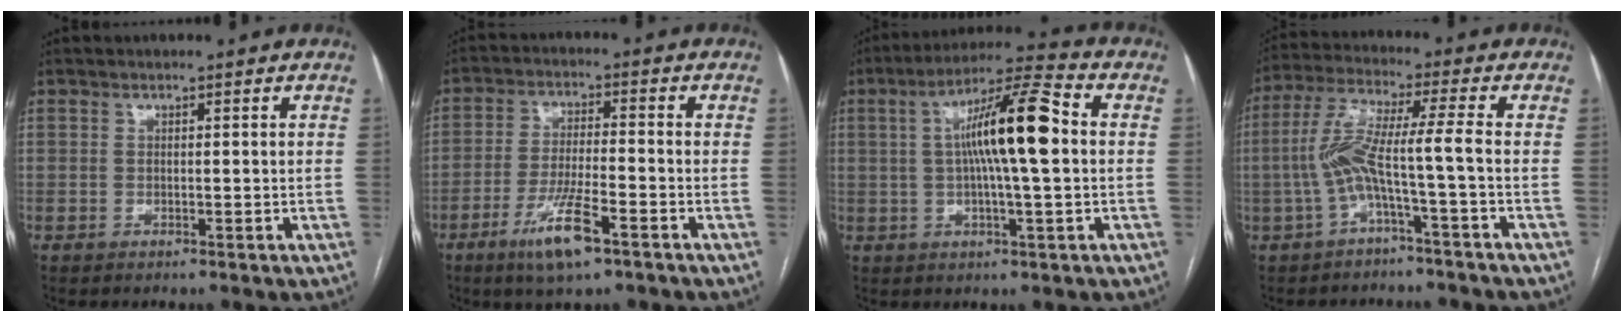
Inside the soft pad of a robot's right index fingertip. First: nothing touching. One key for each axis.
{"total": 8.8, "fx": -5.0, "fy": 1.1, "fz": 7.2, "tx": -0.142, "ty": -0.014, "tz": -0.087}
{"total": 12.6, "fx": 1.3, "fy": 1.5, "fz": 12.4, "tx": -0.215, "ty": 0.025, "tz": 0.017}
{"total": 7.4, "fx": -2.3, "fy": -0.8, "fz": 7.0, "tx": -0.153, "ty": 0.027, "tz": -0.045}